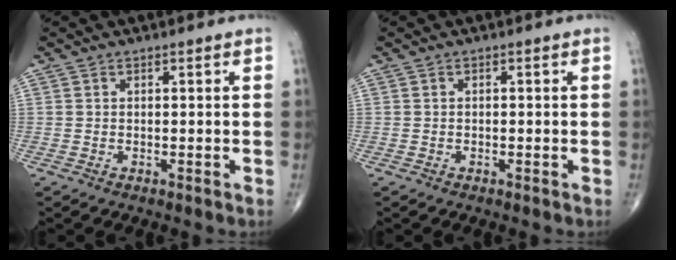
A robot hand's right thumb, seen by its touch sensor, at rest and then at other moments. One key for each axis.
{"total": 0.0}